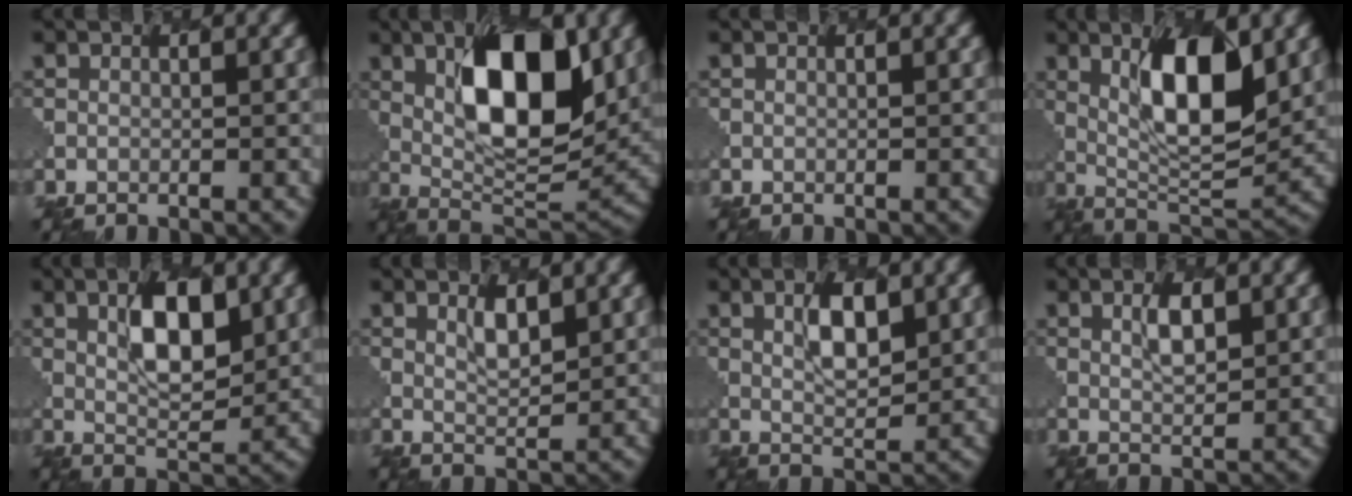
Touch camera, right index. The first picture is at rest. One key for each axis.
{"total": 10.5, "fx": 2.9, "fy": 4.2, "fz": 9.2, "tx": -0.139, "ty": 0.000, "tz": 0.050}
{"total": 0.0}
{"total": 8.5, "fx": 2.5, "fy": 2.8, "fz": 7.6, "tx": -0.124, "ty": -0.008, "tz": 0.047}
{"total": 5.6, "fx": 1.9, "fy": 2.2, "fz": 4.8, "tx": -0.078, "ty": -0.001, "tz": 0.035}
{"total": 2.0, "fx": 1.4, "fy": 0.5, "fz": 1.3, "tx": -0.025, "ty": -0.006, "tz": 0.027}
{"total": 3.6, "fx": 1.5, "fy": 1.3, "fz": 3.0, "tx": -0.053, "ty": 0.000, "tz": 0.029}
{"total": 2.2, "fx": 1.1, "fy": 0.6, "fz": 1.7, "tx": -0.034, "ty": -0.001, "tz": 0.022}